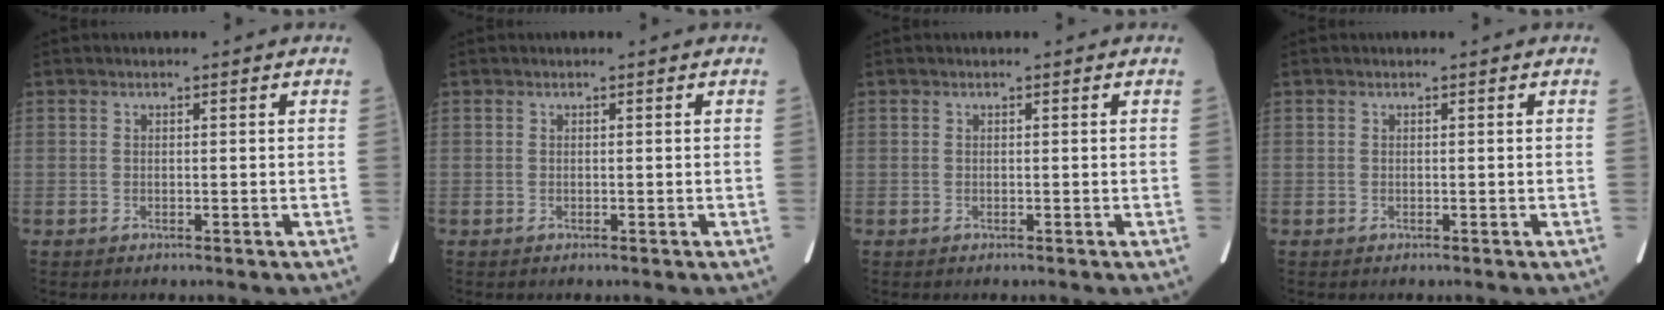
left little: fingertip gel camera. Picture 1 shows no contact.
{"total": 0.0}
{"total": 0.0}
{"total": 0.0}